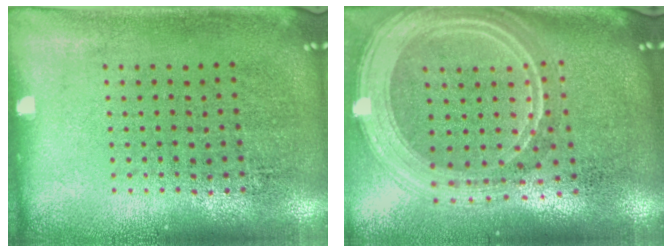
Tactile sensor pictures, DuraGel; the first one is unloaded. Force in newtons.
{"total": 2.9, "press": 2.4, "slide": 1.6}